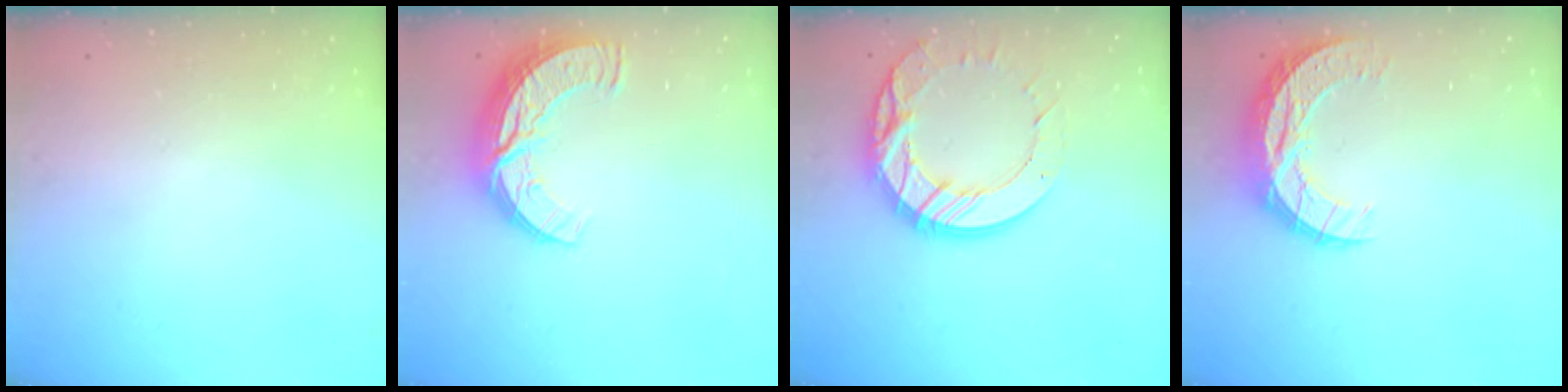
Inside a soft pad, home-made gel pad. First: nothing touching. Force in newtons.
{"total": 11.6, "press": 11.5, "slide": 1.0}
{"total": 17.3, "press": 17.2, "slide": 1.8}
{"total": 10.9, "press": 10.9, "slide": 0.7}